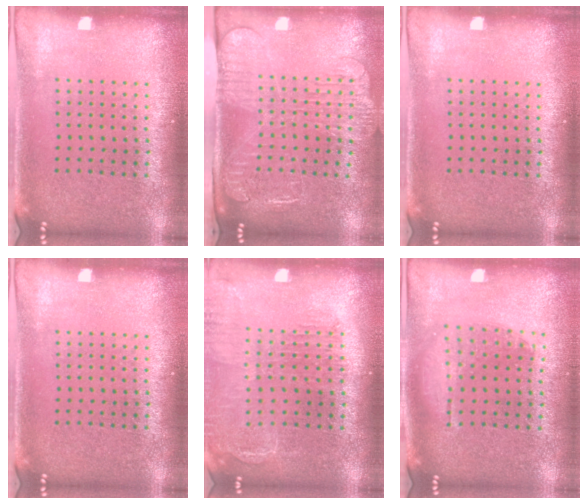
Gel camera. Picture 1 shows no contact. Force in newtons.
{"total": 2.6, "press": 2.1, "slide": 1.5}
{"total": 0.0}
{"total": 0.0}
{"total": 1.6, "press": 1.6, "slide": 0.4}
{"total": 1.3, "press": 1.1, "slide": 0.5}